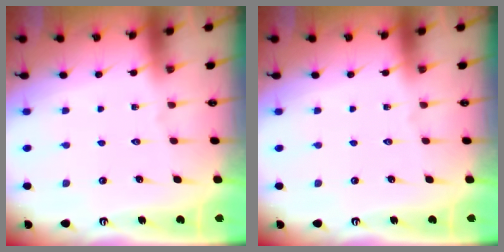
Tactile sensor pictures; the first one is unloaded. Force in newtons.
{"total": 0.0}